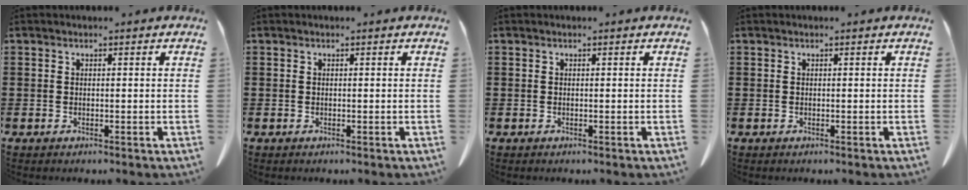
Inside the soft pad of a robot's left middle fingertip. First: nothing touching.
{"total": 0.0}
{"total": 0.0}
{"total": 0.0}